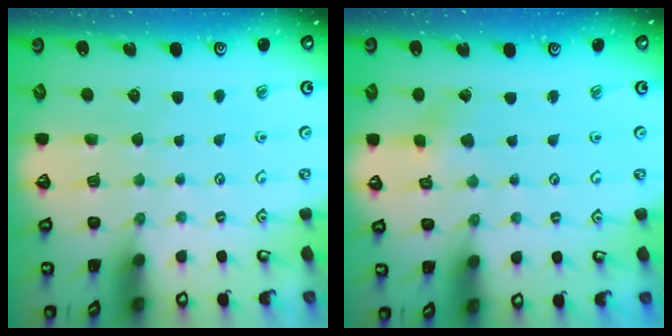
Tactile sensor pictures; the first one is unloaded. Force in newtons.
{"total": 2.2, "press": 2.2, "slide": 0.2}